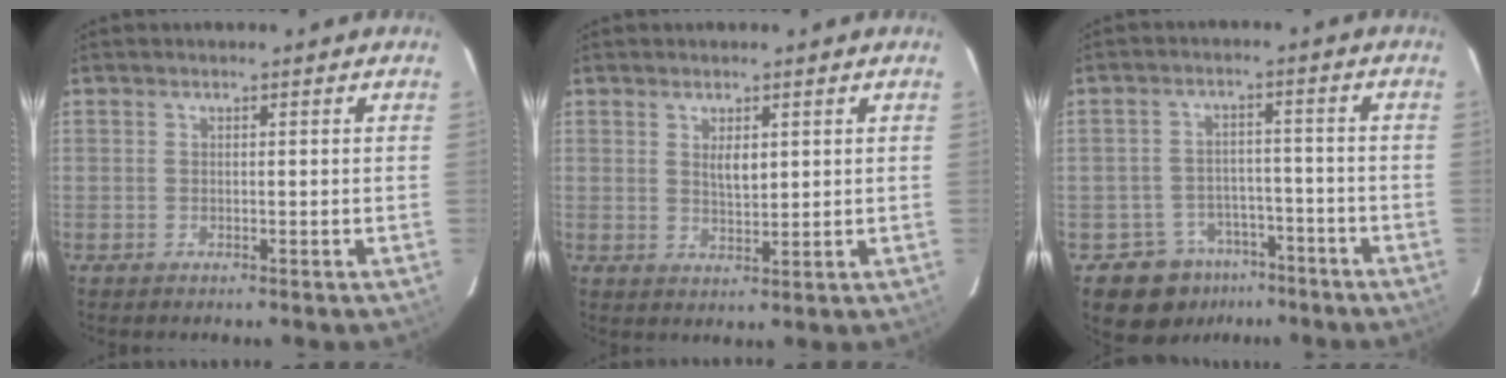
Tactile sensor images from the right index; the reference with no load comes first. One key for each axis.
{"total": 3.1, "fx": 1.1, "fy": 1.5, "fz": 2.5, "tx": -0.041, "ty": -0.002, "tz": 0.021}
{"total": 8.2, "fx": -5.5, "fy": 6.0, "fz": 0.9, "tx": -0.025, "ty": 0.030, "tz": -0.070}